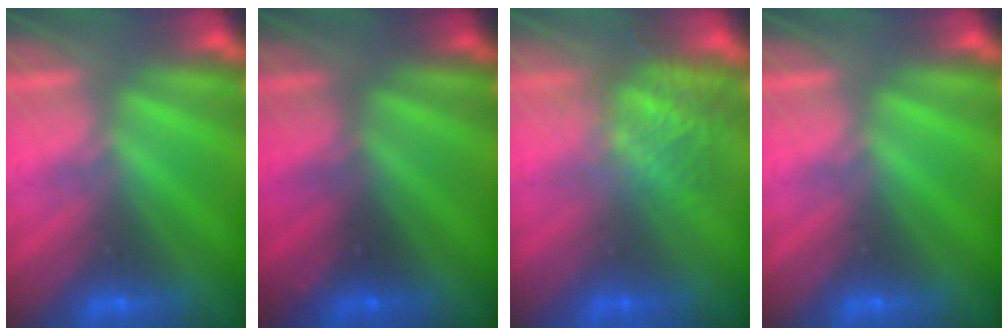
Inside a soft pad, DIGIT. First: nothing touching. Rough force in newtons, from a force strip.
{"total": 2.4}
{"total": 4.9}
{"total": 0.0}